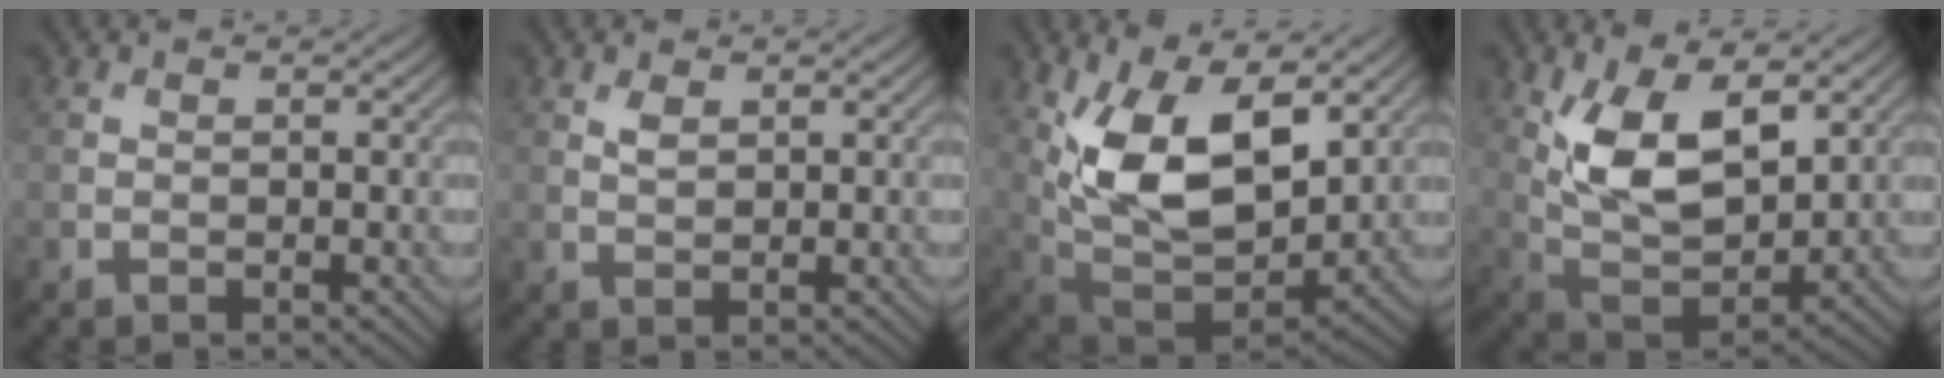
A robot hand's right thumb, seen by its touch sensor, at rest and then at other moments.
{"total": 1.5, "force": [0.8, 0.7, 1.1], "torque": [-0.027, -0.001, 0.019]}
{"total": 13.6, "force": [4.3, 7.0, 10.8], "torque": [-0.209, -0.011, 0.082]}
{"total": 11.3, "force": [4.3, 5.7, 8.7], "torque": [-0.188, -0.011, 0.086]}